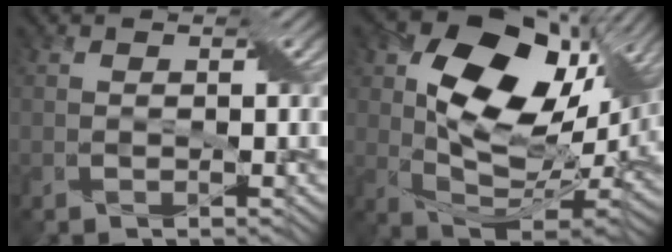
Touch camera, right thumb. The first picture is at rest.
{"total": 19.3, "force": [5.5, 12.2, 13.9], "torque": [-0.237, 0.013, 0.105]}